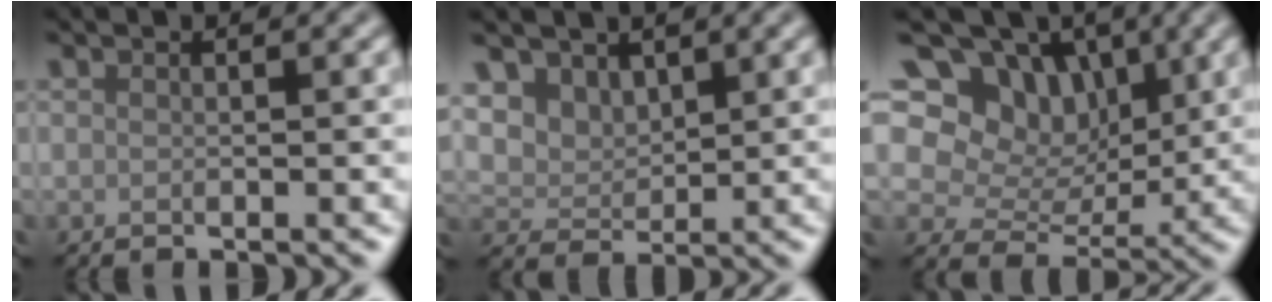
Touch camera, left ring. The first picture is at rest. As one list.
[{"total": 4.7, "force": [2.7, 3.2, 2.0], "torque": [-0.059, -0.011, 0.057]}, {"total": 11.8, "force": [6.0, 8.0, 6.2], "torque": [-0.105, 0.030, 0.076]}]